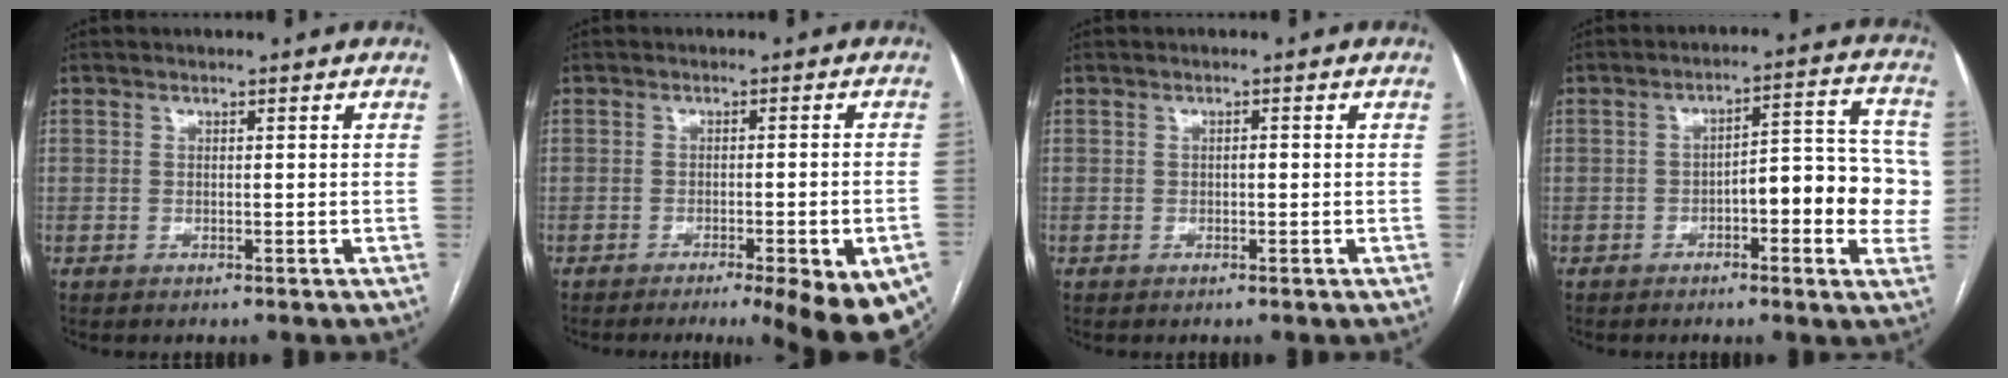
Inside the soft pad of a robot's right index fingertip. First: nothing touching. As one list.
[{"total": 14.5, "force": [-10.0, 2.5, 10.3], "torque": [-0.068, -0.004, -0.121]}, {"total": 0.6, "force": [-0.1, 0.2, 0.5], "torque": [-0.008, 0.002, -0.003]}, {"total": 11.5, "force": [-2.1, 3.5, 10.8], "torque": [-0.125, 0.036, -0.027]}]